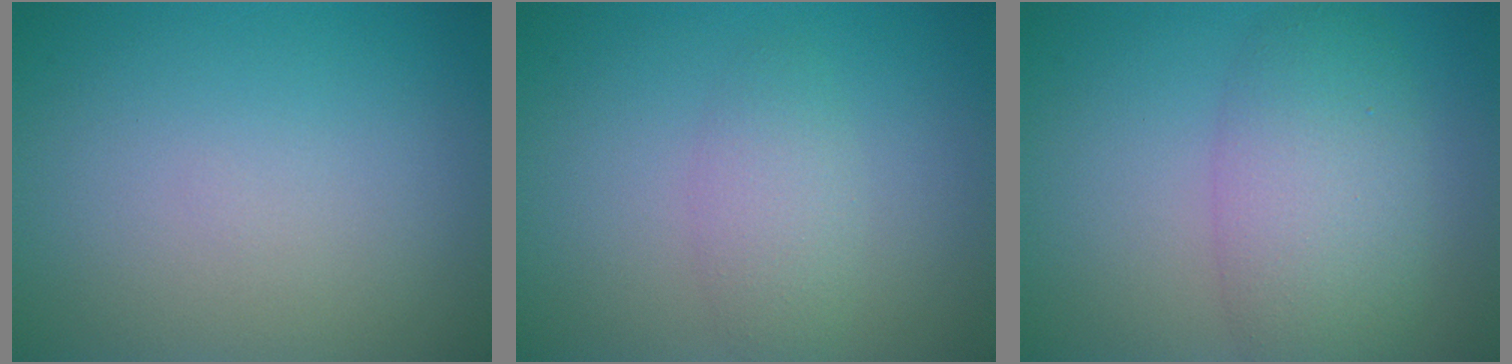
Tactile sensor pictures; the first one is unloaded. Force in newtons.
{"total": 2.3, "press": 2.3, "slide": 0.1}
{"total": 5.7, "press": 5.7, "slide": 0.2}